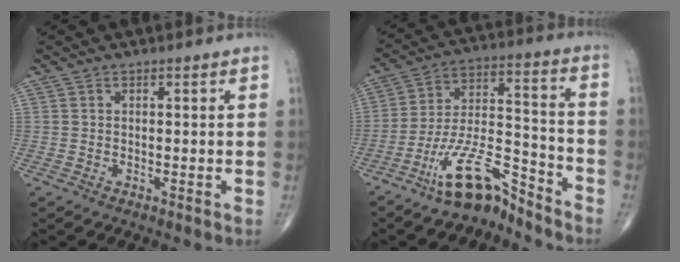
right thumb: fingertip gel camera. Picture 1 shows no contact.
{"total": 12.3, "force": [-9.7, 3.6, 6.8], "torque": [-0.121, 0.091, -0.184]}